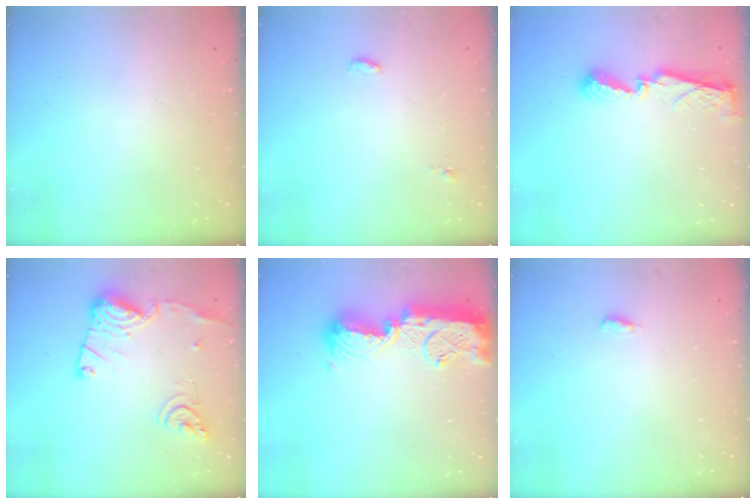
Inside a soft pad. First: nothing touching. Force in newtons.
{"total": 3.8, "press": 2.7, "slide": 2.6}
{"total": 7.7, "press": 7.7, "slide": 0.8}
{"total": 16.1, "press": 16.1, "slide": 1.6}
{"total": 15.4, "press": 15.3, "slide": 1.4}
{"total": 3.4, "press": 2.9, "slide": 1.7}